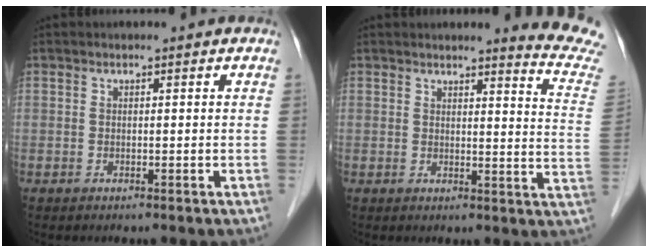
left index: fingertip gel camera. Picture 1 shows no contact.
{"total": 9.7, "force": [9.4, -1.5, 1.9], "torque": [-0.018, -0.094, 0.084]}